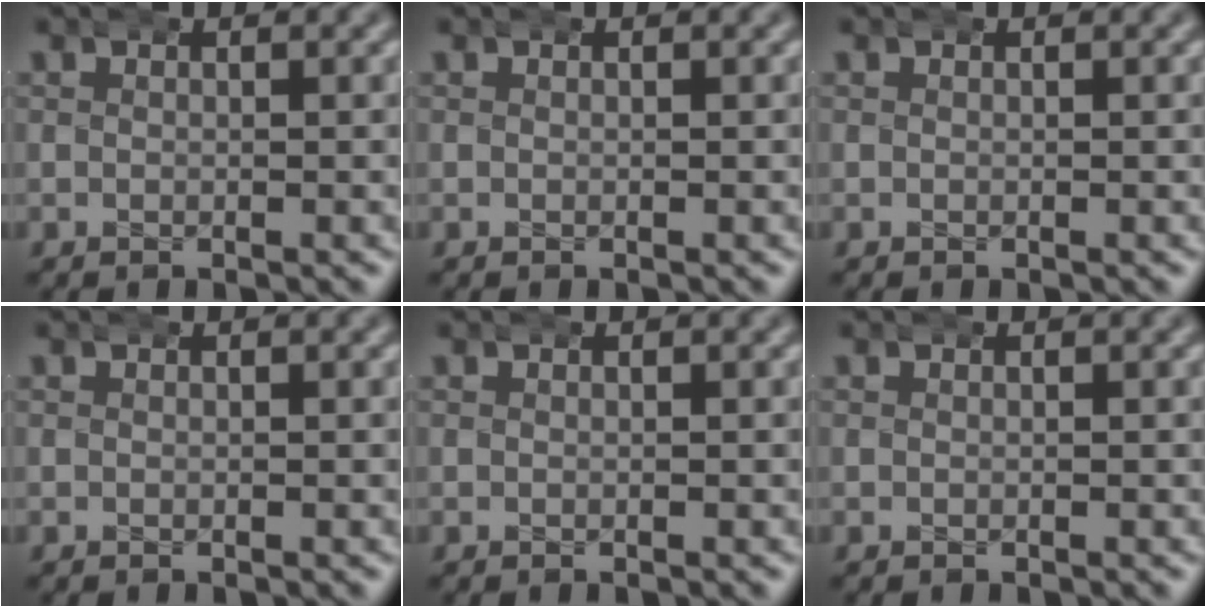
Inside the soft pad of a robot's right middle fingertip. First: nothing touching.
{"total": 0.0}
{"total": 0.0}
{"total": 0.0}
{"total": 0.0}
{"total": 0.0}